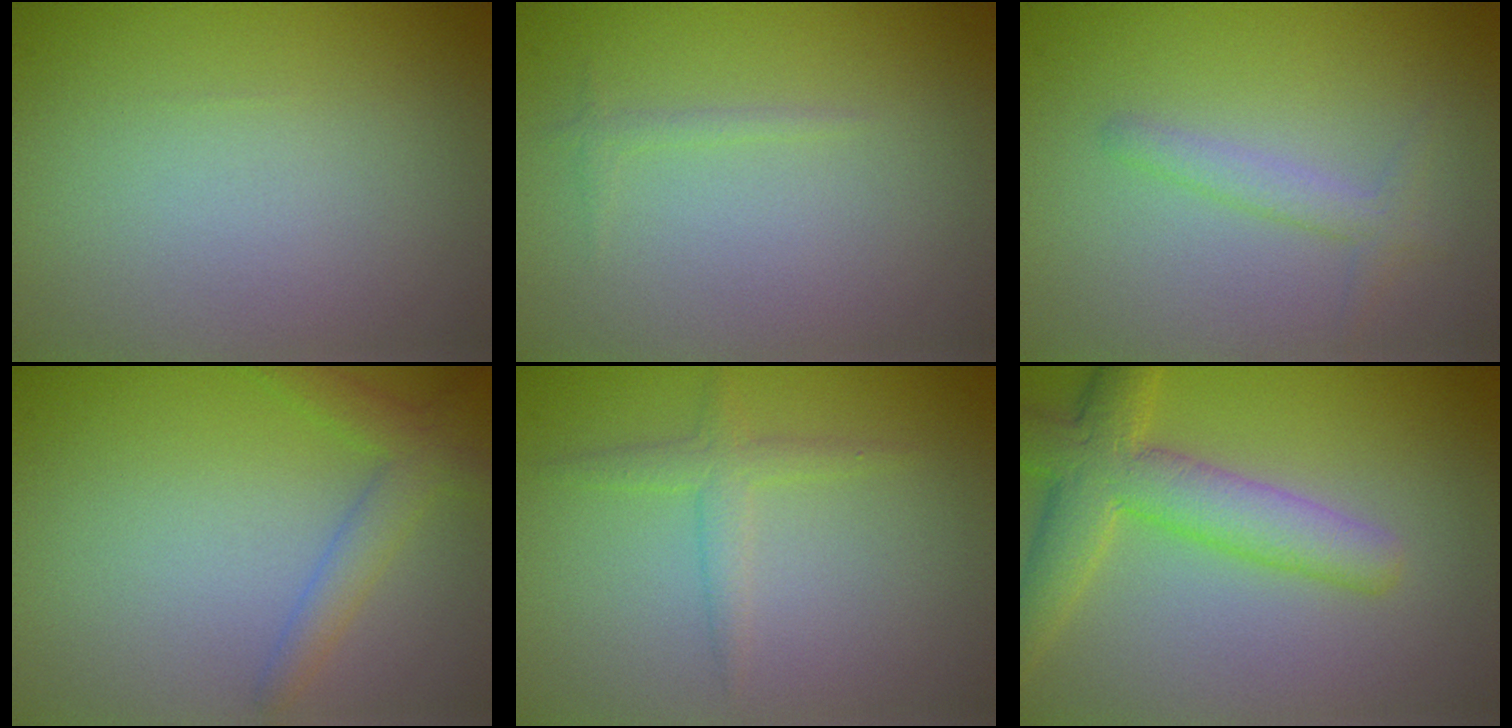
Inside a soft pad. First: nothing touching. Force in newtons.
{"total": 0.6, "press": 0.6, "slide": 0.1}
{"total": 1.7, "press": 1.7, "slide": 0.1}
{"total": 2.7, "press": 2.7, "slide": 0.2}
{"total": 1.7, "press": 1.7, "slide": 0.0}
{"total": 5.8, "press": 5.8, "slide": 0.4}